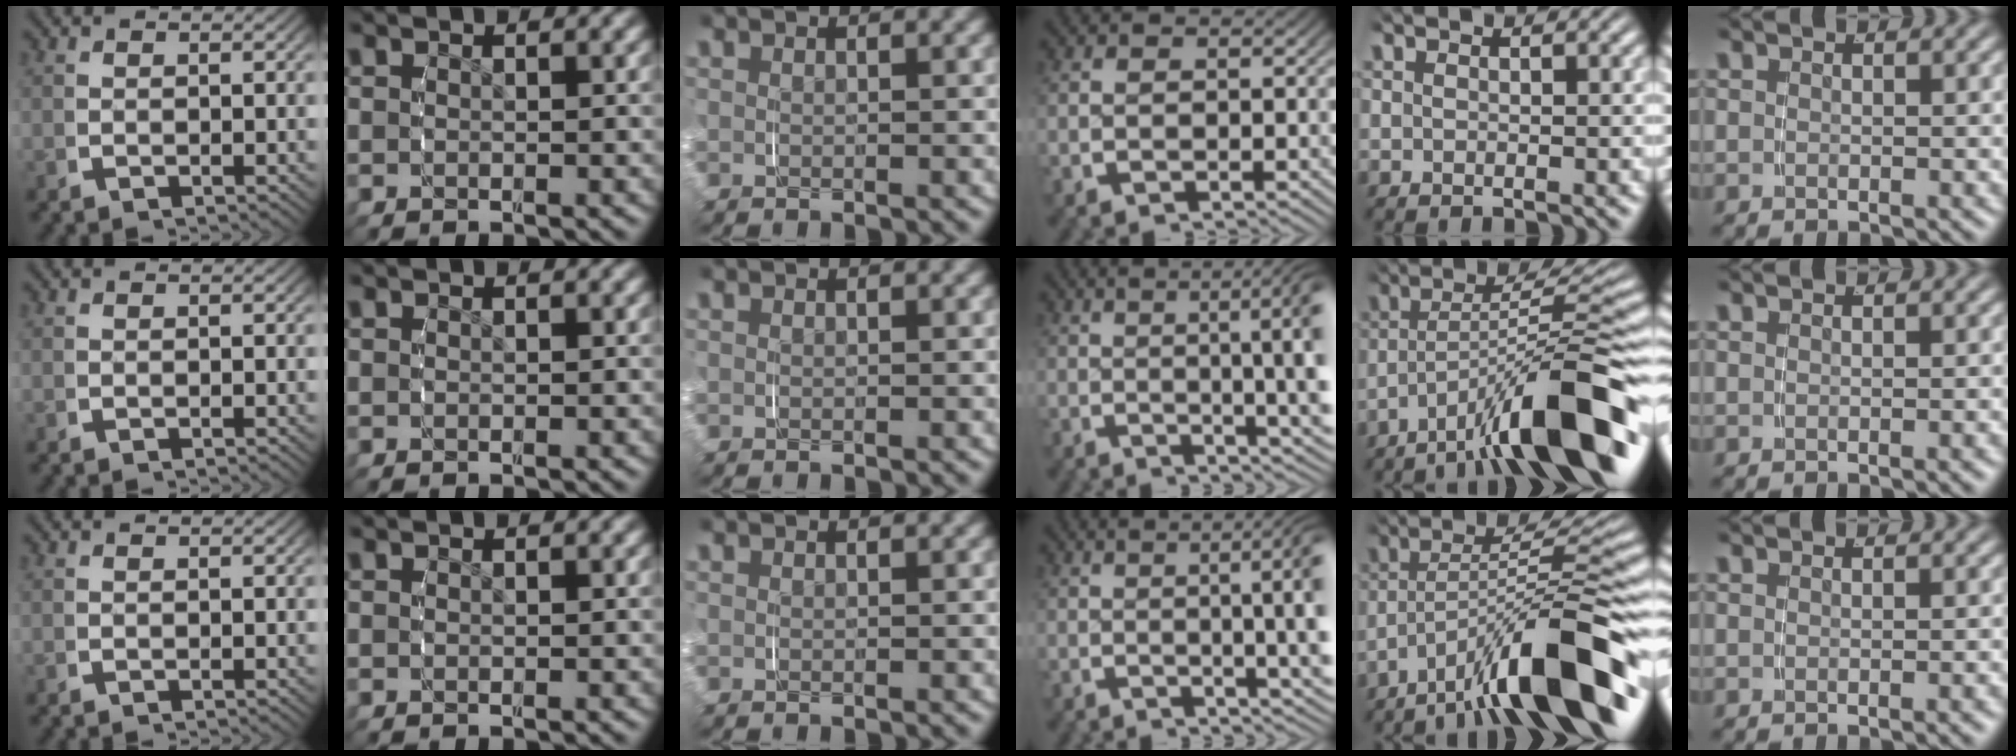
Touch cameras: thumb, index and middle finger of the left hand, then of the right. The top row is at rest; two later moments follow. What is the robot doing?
{"motion": "grasp_and_lifting", "object": "pencil case"}